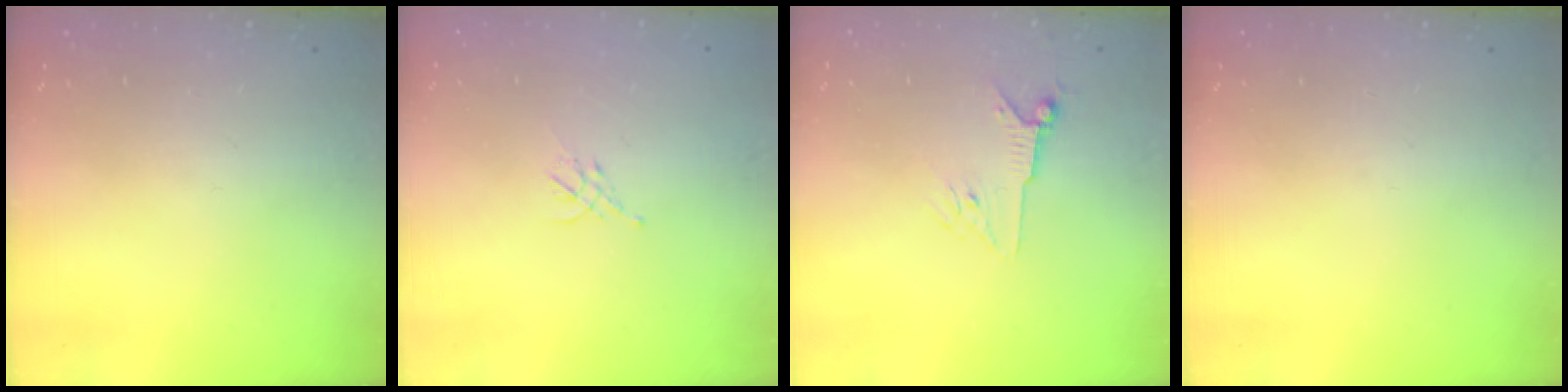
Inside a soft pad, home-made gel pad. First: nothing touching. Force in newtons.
{"total": 1.5, "press": 1.4, "slide": 0.6}
{"total": 5.6, "press": 5.6, "slide": 0.8}
{"total": 0.0}